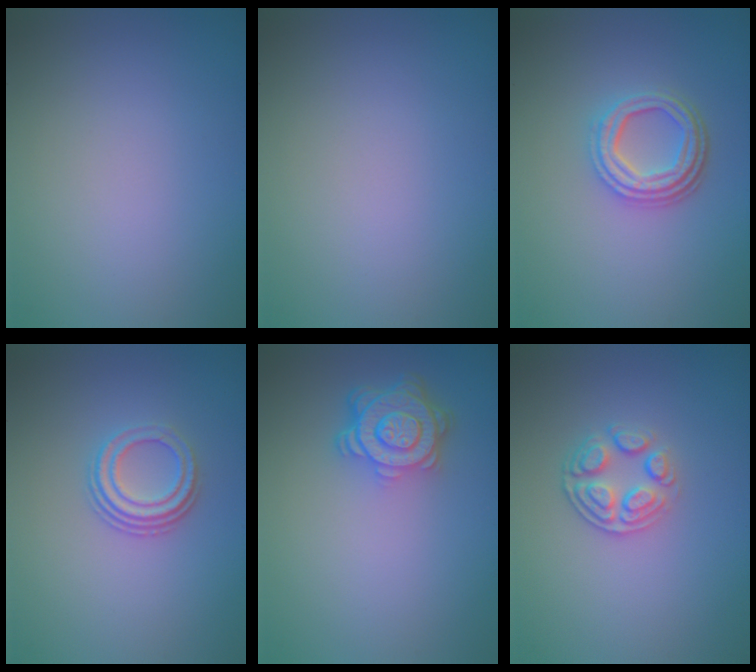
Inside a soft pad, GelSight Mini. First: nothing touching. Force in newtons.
{"total": 0.0}
{"total": 4.2, "press": 3.2, "slide": 2.7}
{"total": 3.0, "press": 2.1, "slide": 2.1}
{"total": 4.8, "press": 3.6, "slide": 3.1}
{"total": 2.7, "press": 2.4, "slide": 1.2}